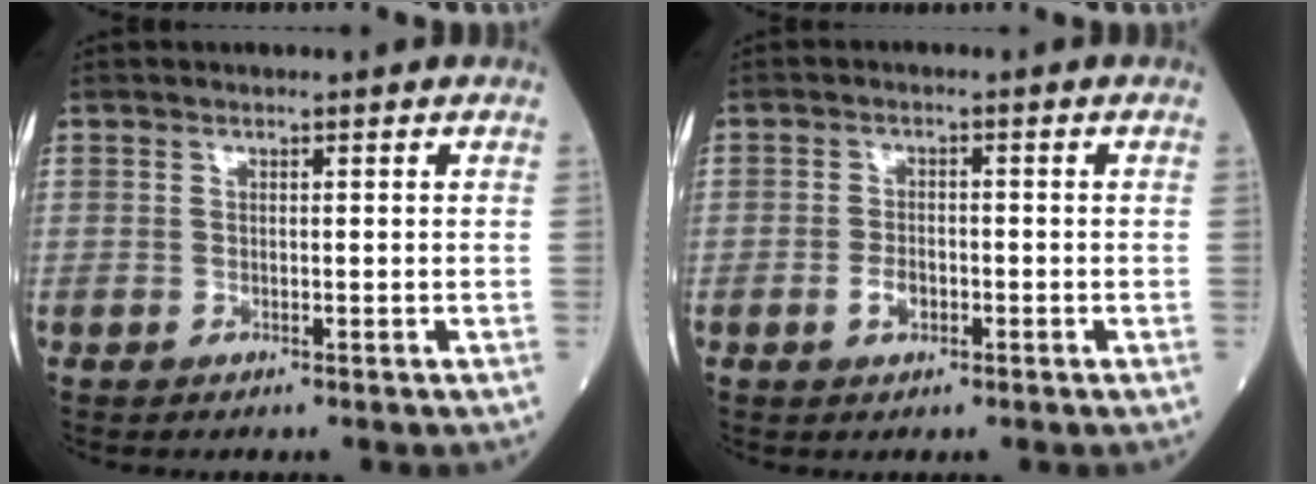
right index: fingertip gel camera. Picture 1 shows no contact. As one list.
[{"total": 2.7, "force": [-1.1, 1.5, 2.0], "torque": [-0.039, 0.004, -0.017]}]